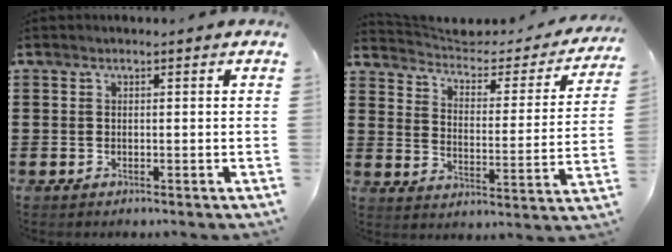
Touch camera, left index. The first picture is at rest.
{"total": 3.2, "force": [2.7, 1.0, 1.4], "torque": [-0.046, -0.025, 0.038]}